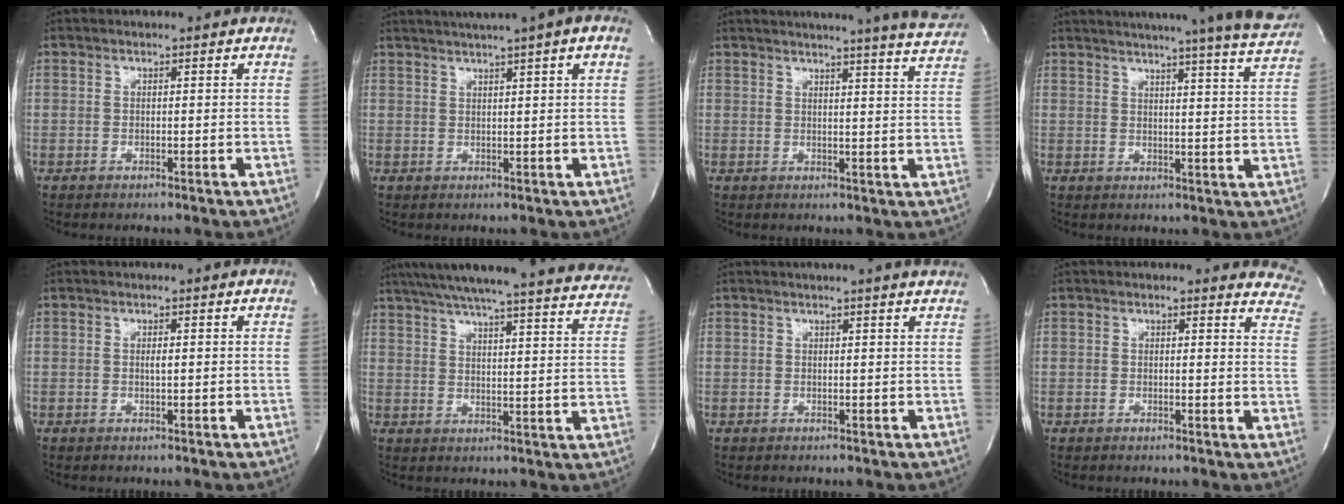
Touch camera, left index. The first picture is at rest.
{"total": 10.3, "force": [7.2, 0.0, 7.3], "torque": [-0.119, 0.036, 0.089]}
{"total": 17.9, "force": [16.7, -0.4, 6.4], "torque": [-0.093, -0.053, 0.188]}
{"total": 23.3, "force": [21.0, -0.6, 10.1], "torque": [-0.156, -0.054, 0.249]}
{"total": 0.7, "force": [0.1, 0.1, 0.7], "torque": [-0.017, -0.002, 0.001]}
{"total": 32.6, "force": [29.4, 2.8, 13.8], "torque": [-0.218, -0.060, 0.354]}
{"total": 4.8, "force": [4.3, -0.7, 2.0], "torque": [-0.026, 0.009, 0.038]}
{"total": 7.8, "force": [7.3, 2.2, 1.7], "torque": [0.016, -0.027, 0.040]}